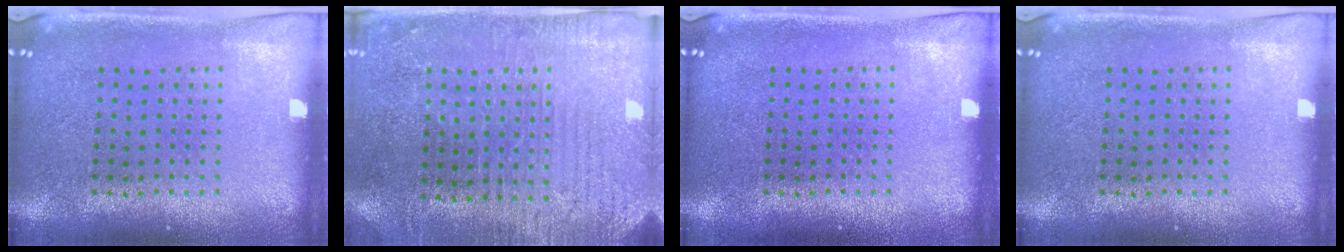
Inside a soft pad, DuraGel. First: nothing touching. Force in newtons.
{"total": 2.9, "press": 2.7, "slide": 0.9}
{"total": 0.0}
{"total": 0.0}